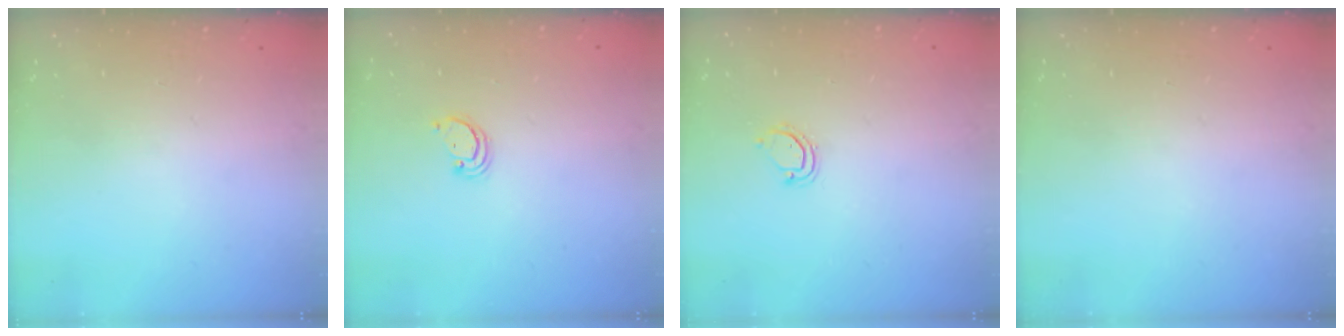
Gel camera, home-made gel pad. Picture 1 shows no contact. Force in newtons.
{"total": 2.4, "press": 2.4, "slide": 0.2}
{"total": 3.9, "press": 3.9, "slide": 0.3}
{"total": 0.0}